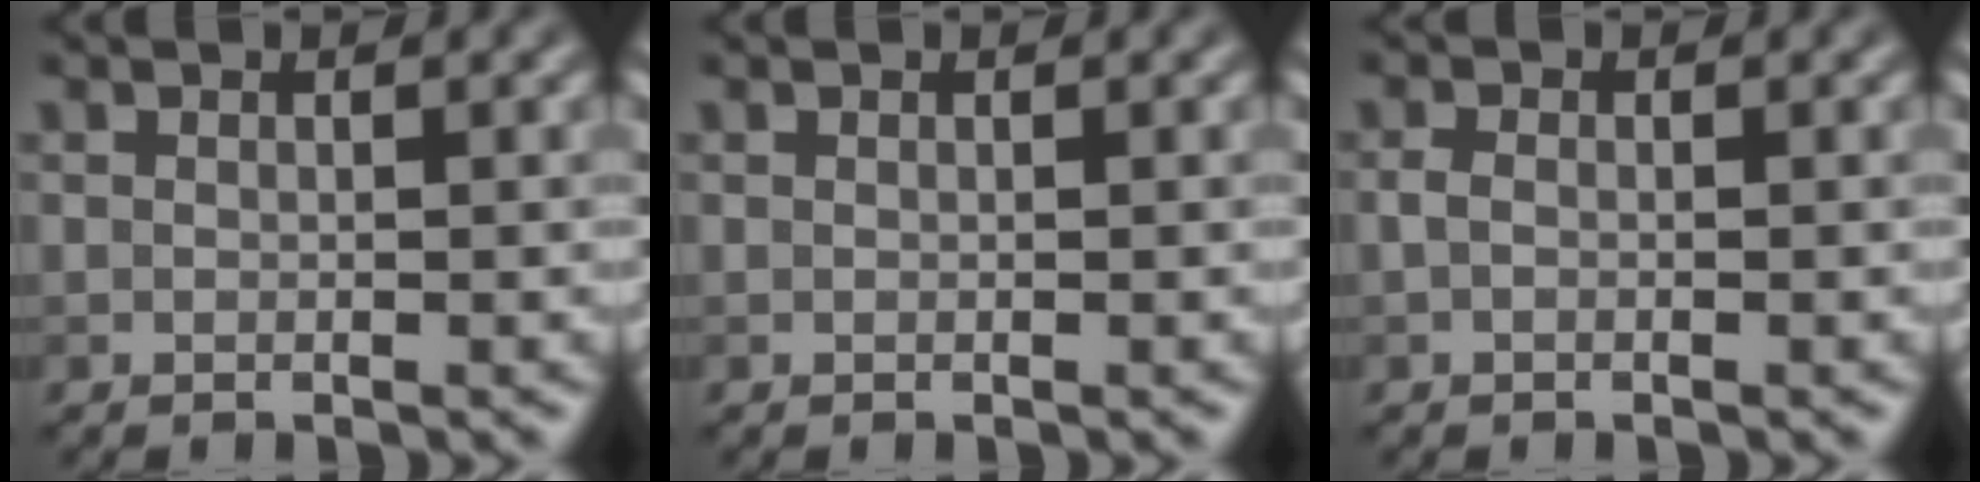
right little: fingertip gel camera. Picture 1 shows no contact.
{"total": 0.0}
{"total": 0.8, "force": [-0.3, 0.5, 0.5], "torque": [-0.014, 0.001, -0.008]}